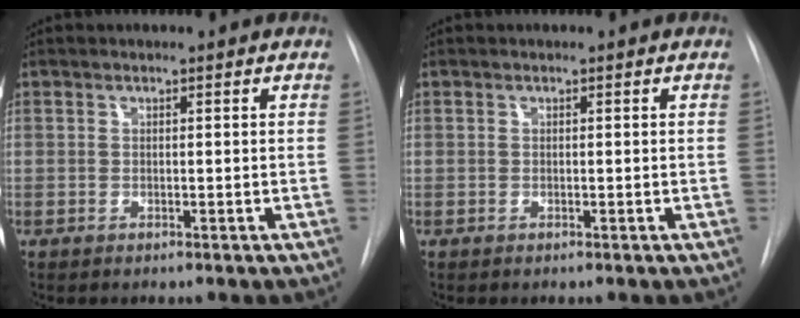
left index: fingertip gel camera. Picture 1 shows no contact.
{"total": 0.0}